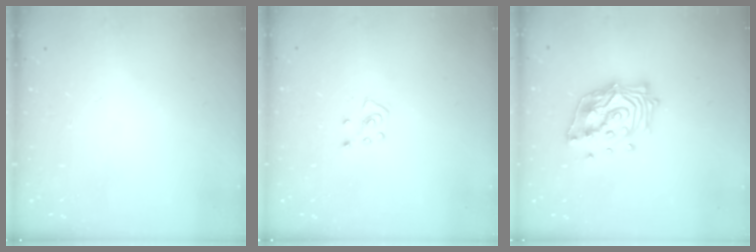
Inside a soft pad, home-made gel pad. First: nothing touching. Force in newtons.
{"total": 5.0, "press": 5.0, "slide": 0.4}
{"total": 14.6, "press": 14.5, "slide": 1.8}